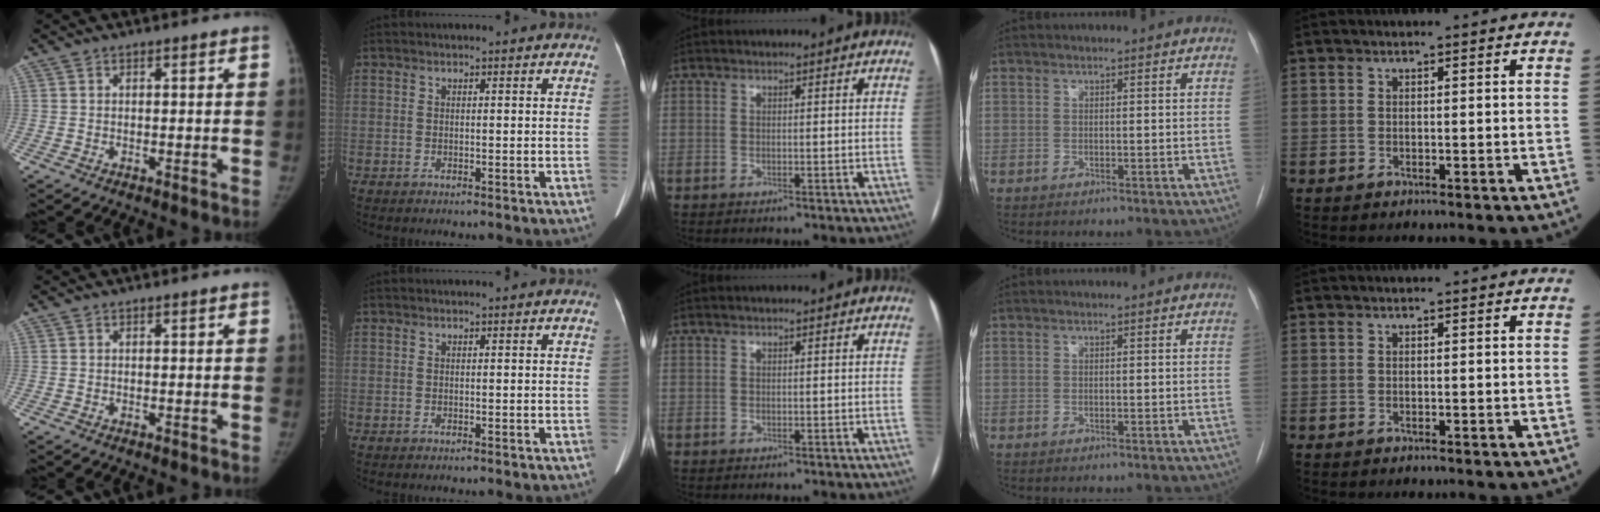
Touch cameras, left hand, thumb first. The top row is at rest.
{}